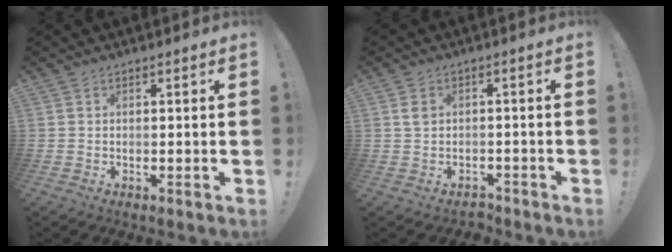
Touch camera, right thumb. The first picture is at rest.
{"total": 2.8, "force": [-0.7, 2.4, 1.3], "torque": [-0.017, 0.002, -0.014]}